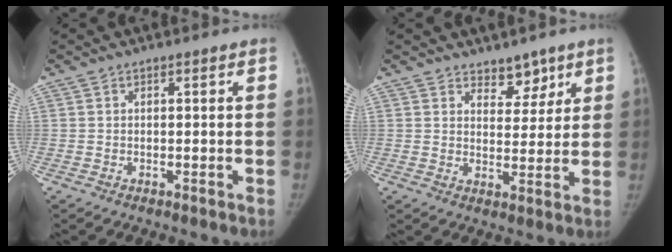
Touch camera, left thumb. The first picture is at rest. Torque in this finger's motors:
{"motor_torque": [-0.07, -0.02, 0.54, -0.21, -0.05]}